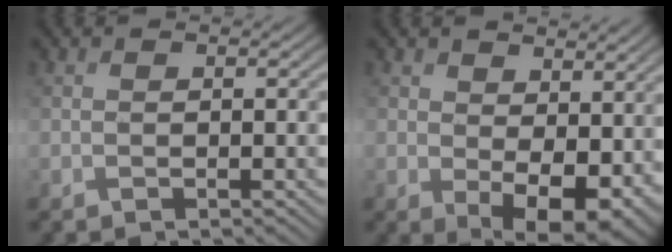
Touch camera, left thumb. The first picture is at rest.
{"total": 8.1, "force": [1.3, 4.9, 6.3], "torque": [-0.102, -0.025, 0.031]}